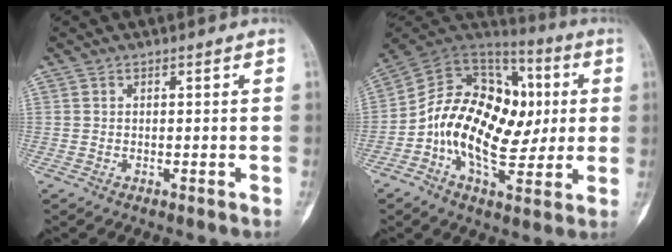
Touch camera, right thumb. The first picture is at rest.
{"total": 22.2, "force": [-0.4, 13.9, 17.2], "torque": [-0.261, 0.026, -0.006]}